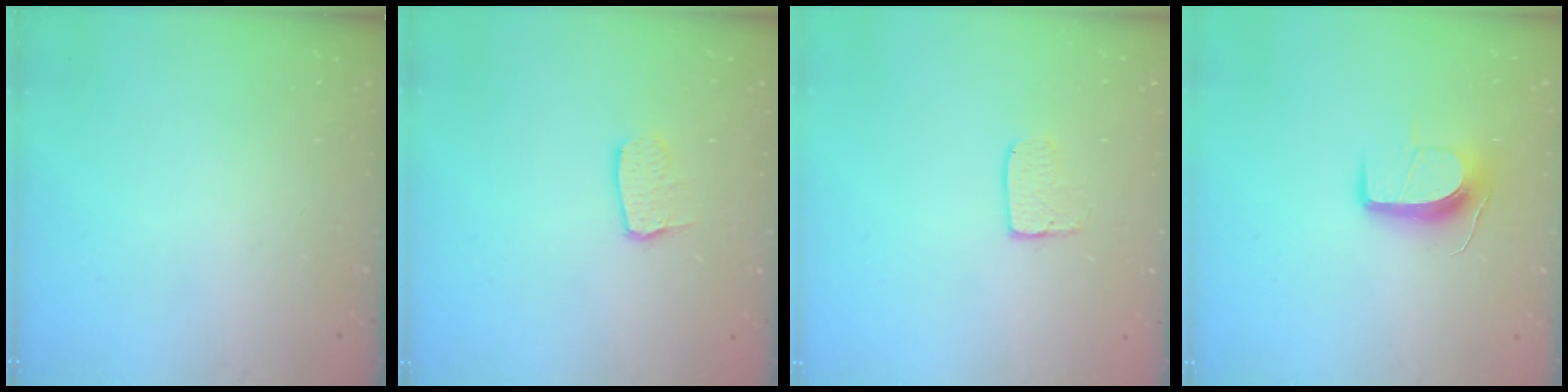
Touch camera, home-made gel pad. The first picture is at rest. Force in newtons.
{"total": 6.8, "press": 6.8, "slide": 0.5}
{"total": 5.2, "press": 5.2, "slide": 0.3}
{"total": 9.9, "press": 9.9, "slide": 0.2}